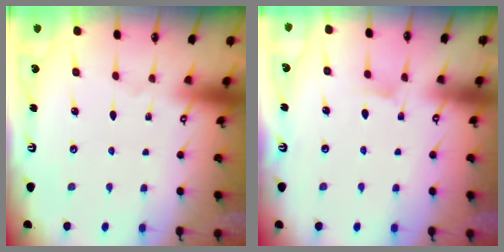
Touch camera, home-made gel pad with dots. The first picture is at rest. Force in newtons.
{"total": 4.7, "press": 4.6, "slide": 0.7}